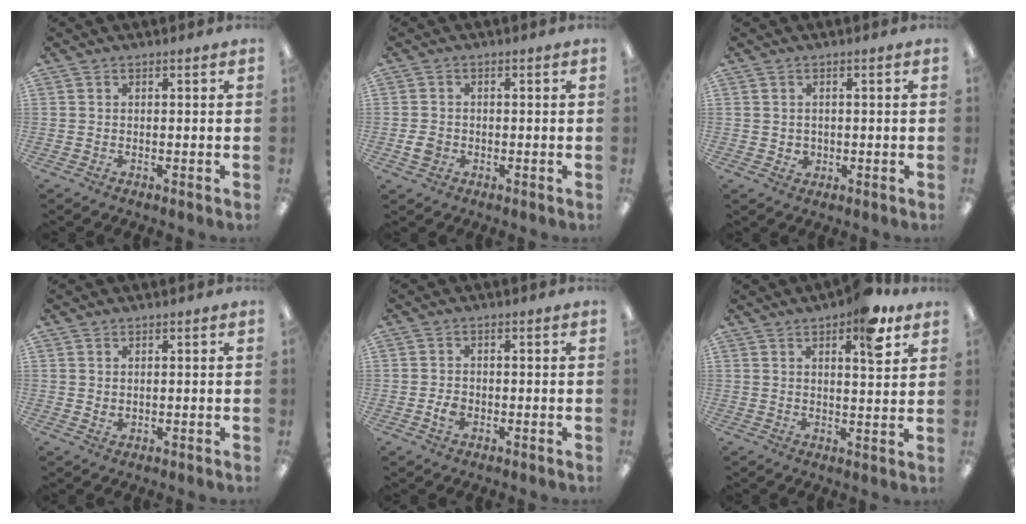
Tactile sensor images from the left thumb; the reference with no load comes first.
{"total": 3.0, "force": [-0.8, 2.6, 1.4], "torque": [-0.022, 0.006, -0.013]}
{"total": 1.9, "force": [0.4, 1.8, 0.4], "torque": [-0.001, -0.001, 0.005]}
{"total": 1.3, "force": [0.9, 0.9, 0.4], "torque": [-0.002, -0.002, 0.014]}
{"total": 2.6, "force": [-0.7, 2.0, 1.5], "torque": [-0.024, 0.003, -0.011]}
{"total": 9.3, "force": [5.8, 3.1, 6.6], "torque": [-0.079, -0.028, 0.089]}